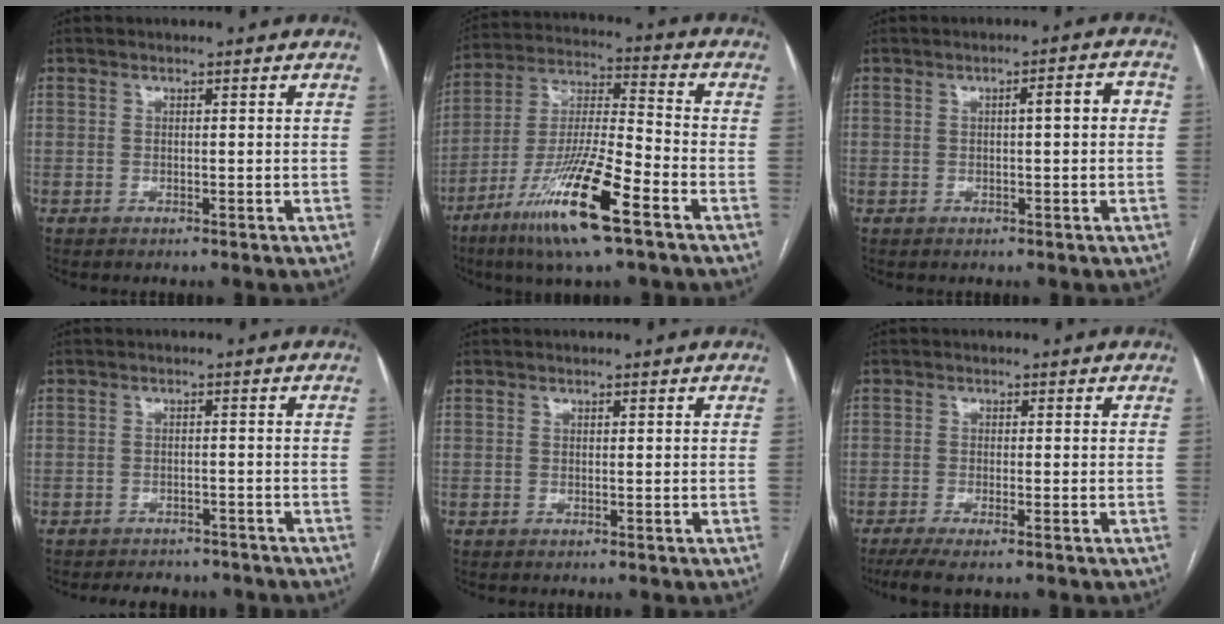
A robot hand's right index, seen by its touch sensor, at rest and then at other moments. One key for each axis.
{"total": 16.3, "fx": -8.7, "fy": 1.1, "fz": 13.8, "tx": -0.276, "ty": -0.033, "tz": -0.161}
{"total": 3.4, "fx": 0.3, "fy": 0.4, "fz": 3.4, "tx": -0.048, "ty": 0.013, "tz": 0.002}
{"total": 7.3, "fx": -6.5, "fy": 2.8, "fz": 1.6, "tx": -0.022, "ty": 0.004, "tz": -0.074}
{"total": 0.0}
{"total": 4.8, "fx": -3.3, "fy": 0.3, "fz": 3.5, "tx": -0.057, "ty": -0.012, "tz": -0.056}